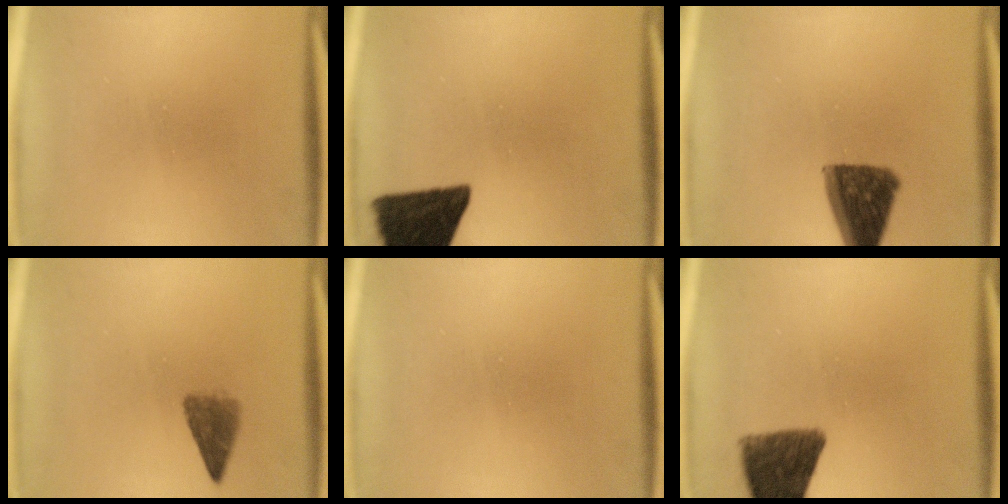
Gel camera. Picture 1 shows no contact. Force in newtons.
{"total": 14.8}
{"total": 11.1}
{"total": 2.7}
{"total": 0.0}
{"total": 10.9}